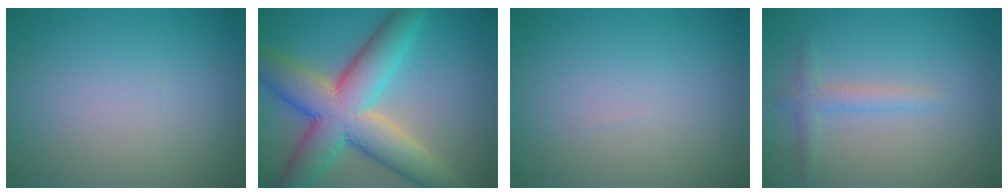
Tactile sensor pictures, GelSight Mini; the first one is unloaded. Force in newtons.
{"total": 10.7, "press": 10.7, "slide": 0.5}
{"total": 0.0}
{"total": 1.8, "press": 1.8, "slide": 0.1}